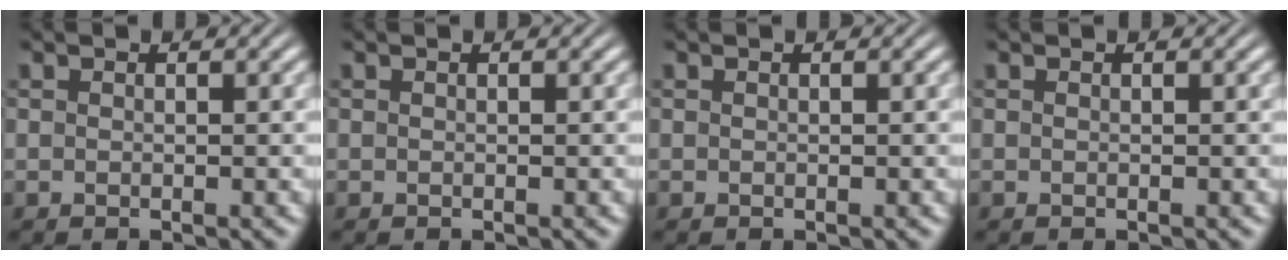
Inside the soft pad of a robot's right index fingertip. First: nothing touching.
{"total": 0.0}
{"total": 0.0}
{"total": 0.0}